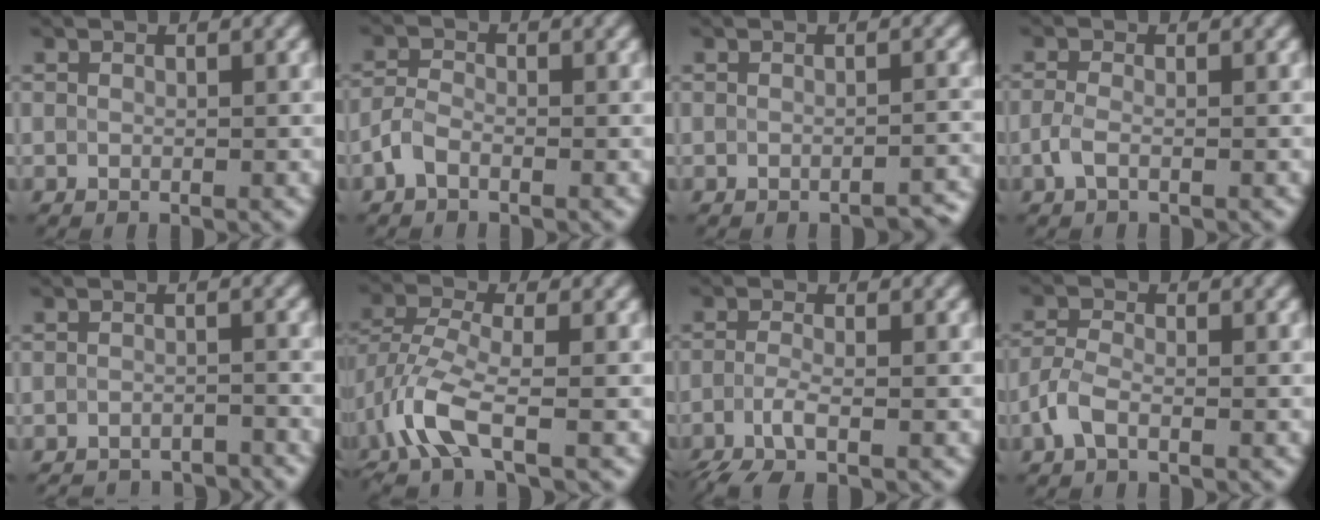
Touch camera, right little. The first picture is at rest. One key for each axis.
{"total": 1.8, "fx": -1.1, "fy": 0.8, "fz": 1.1, "tx": -0.023, "ty": 0.003, "tz": -0.030}
{"total": 1.7, "fx": -1.5, "fy": 0.3, "fz": 0.7, "tx": -0.001, "ty": 0.006, "tz": -0.021}
{"total": 1.5, "fx": -0.7, "fy": 0.6, "fz": 1.2, "tx": -0.030, "ty": 0.000, "tz": -0.019}
{"total": 4.6, "fx": -4.5, "fy": 0.9, "fz": 0.8, "tx": -0.006, "ty": -0.001, "tz": -0.060}
{"total": 5.8, "fx": -2.9, "fy": 1.9, "fz": 4.6, "tx": -0.112, "ty": -0.007, "tz": -0.072}
{"total": 3.3, "fx": -1.8, "fy": 0.8, "fz": 2.6, "tx": -0.058, "ty": -0.011, "tz": -0.046}
{"total": 2.1, "fx": -1.2, "fy": 0.9, "fz": 1.5, "tx": -0.037, "ty": 0.003, "tz": -0.032}